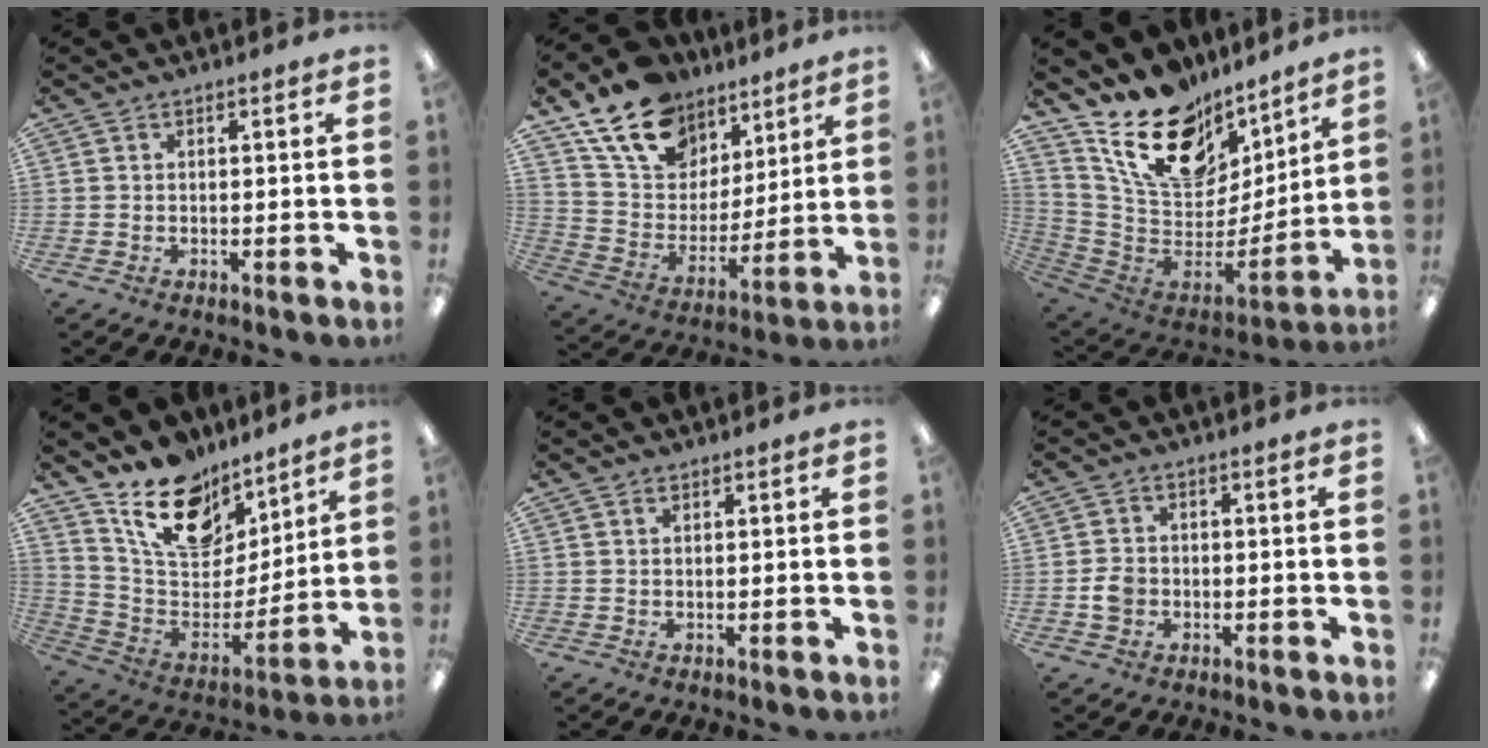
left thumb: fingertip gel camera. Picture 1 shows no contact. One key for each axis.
{"total": 17.8, "fx": 12.6, "fy": 11.0, "fz": 6.1, "tx": -0.130, "ty": -0.071, "tz": 0.239}
{"total": 21.4, "fx": 13.2, "fy": 12.3, "fz": 11.6, "tx": -0.190, "ty": -0.094, "tz": 0.241}
{"total": 18.4, "fx": 13.2, "fy": 10.2, "fz": 7.7, "tx": -0.137, "ty": -0.090, "tz": 0.242}
{"total": 0.9, "fx": 0.6, "fy": 0.4, "fz": 0.4, "tx": -0.011, "ty": 0.000, "tz": 0.012}
{"total": 3.6, "fx": -0.8, "fy": 3.0, "fz": 1.8, "tx": -0.029, "ty": 0.007, "tz": -0.015}